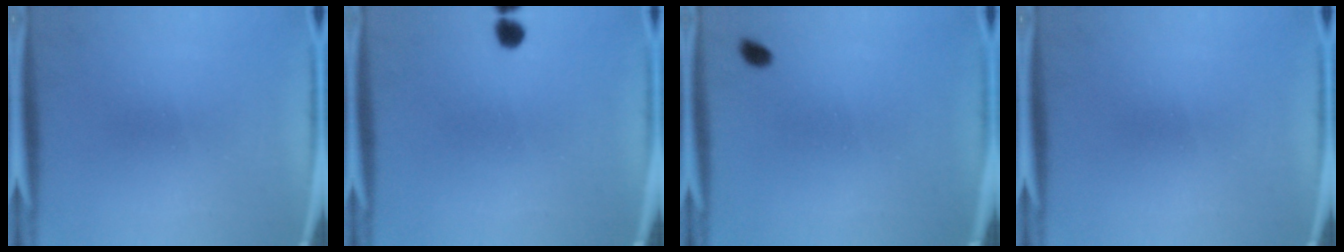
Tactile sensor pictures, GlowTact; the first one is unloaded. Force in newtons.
{"total": 2.0}
{"total": 1.3}
{"total": 0.0}